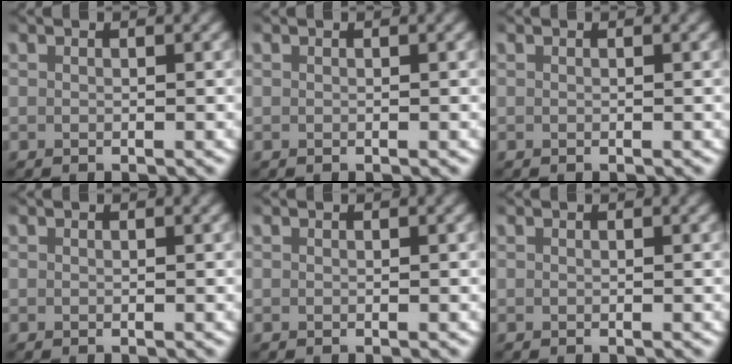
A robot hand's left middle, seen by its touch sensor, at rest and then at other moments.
{"total": 0.0}
{"total": 0.0}
{"total": 0.0}
{"total": 0.0}
{"total": 0.0}